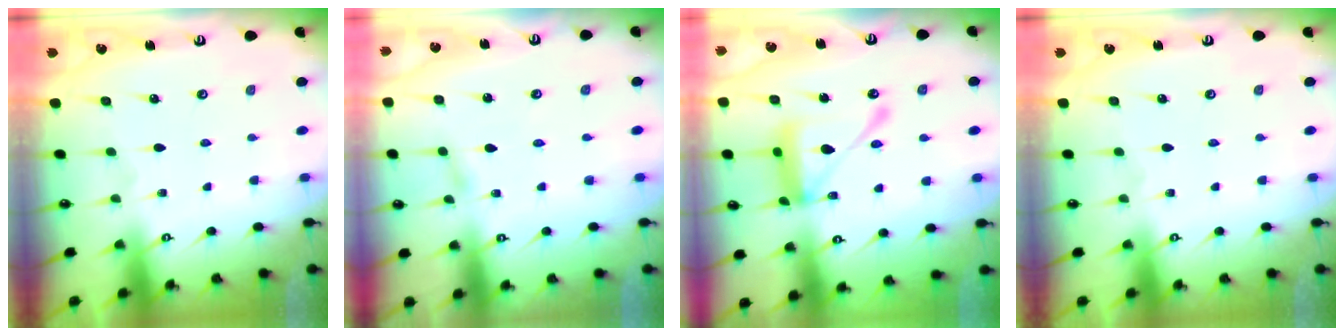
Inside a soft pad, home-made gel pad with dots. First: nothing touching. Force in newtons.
{"total": 1.9, "press": 1.9, "slide": 0.2}
{"total": 15.5, "press": 15.5, "slide": 1.5}
{"total": 0.0}